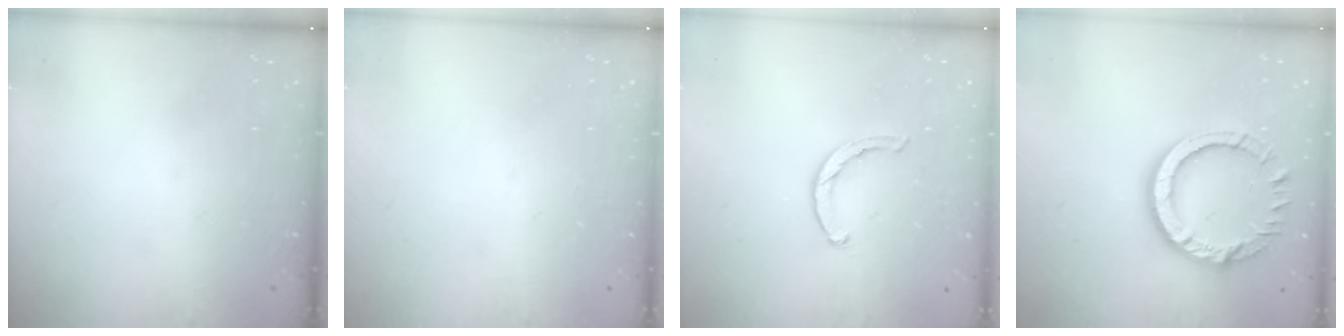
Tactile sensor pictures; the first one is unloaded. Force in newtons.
{"total": 0.0}
{"total": 2.3, "press": 2.3, "slide": 0.4}
{"total": 12.8, "press": 12.7, "slide": 1.4}